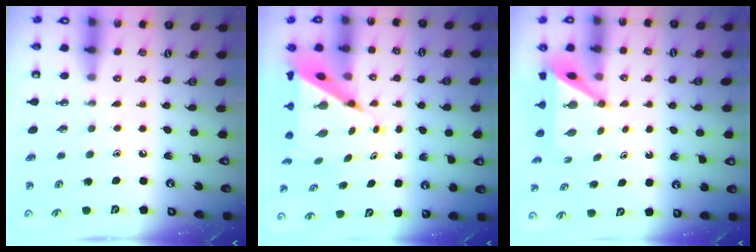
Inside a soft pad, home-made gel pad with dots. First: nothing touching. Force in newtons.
{"total": 9.9, "press": 9.9, "slide": 0.7}
{"total": 5.1, "press": 5.1, "slide": 0.2}